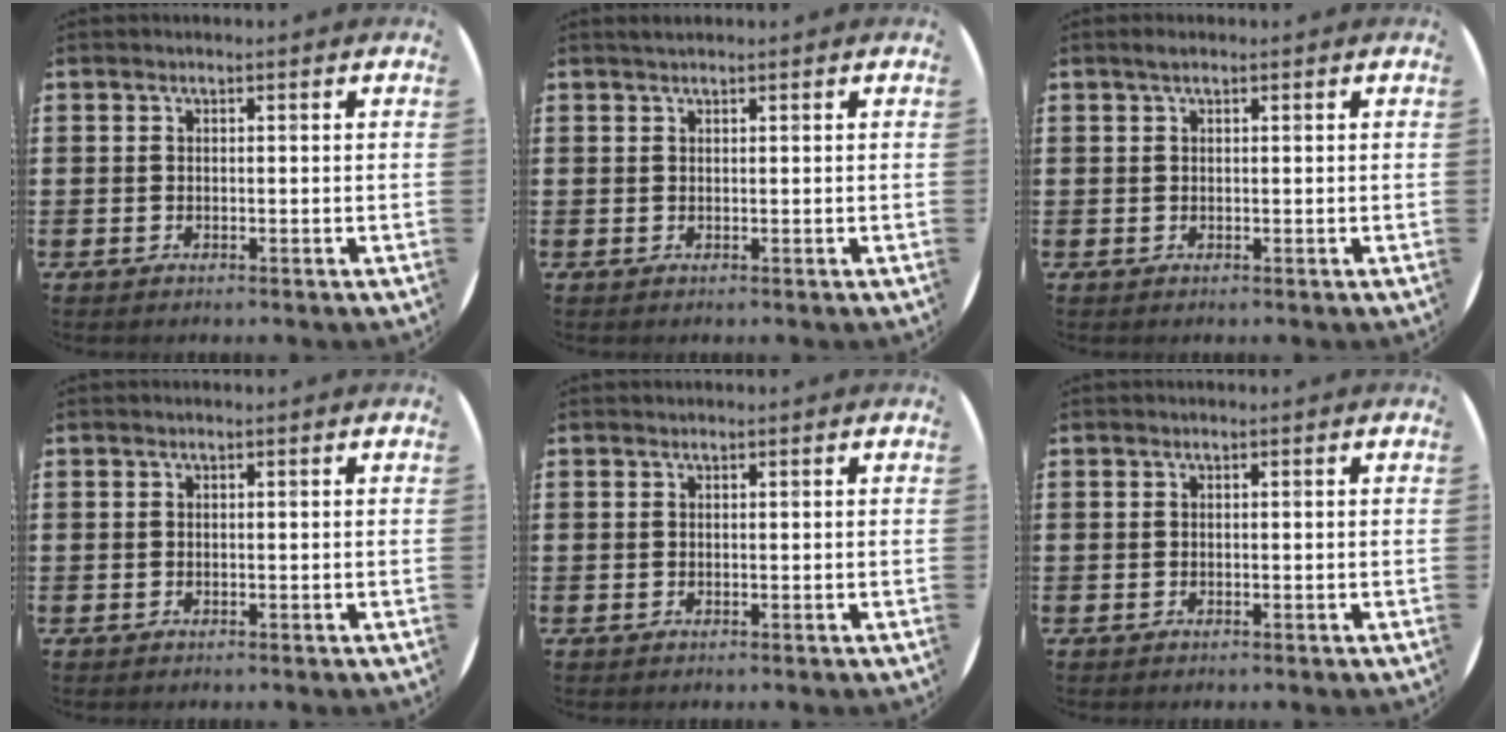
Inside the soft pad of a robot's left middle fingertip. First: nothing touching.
{"total": 0.7, "force": [0.6, 0.0, 0.1], "torque": [-0.001, 0.001, 0.012]}
{"total": 0.8, "force": [0.5, 0.5, 0.5], "torque": [-0.003, 0.002, 0.007]}
{"total": 0.0}
{"total": 0.0}
{"total": 0.0}